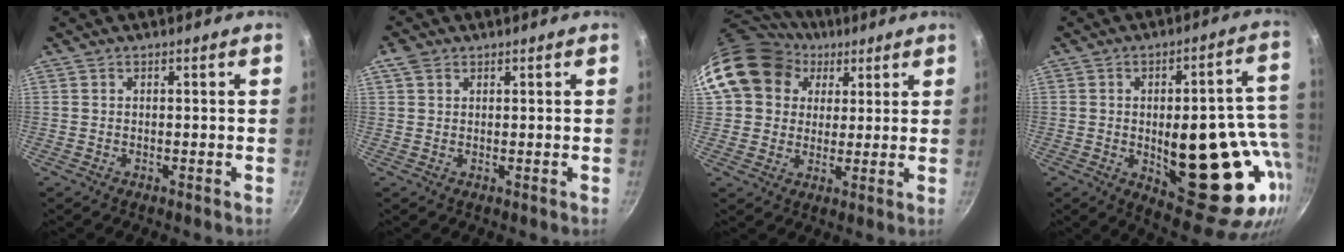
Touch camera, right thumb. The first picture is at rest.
{"total": 2.5, "force": [1.3, 1.7, 1.3], "torque": [-0.022, 0.001, 0.023]}
{"total": 15.9, "force": [6.6, 13.1, 6.2], "torque": [-0.093, 0.010, 0.114]}
{"total": 25.3, "force": [-3.3, 11.0, 22.6], "torque": [-0.240, -0.002, -0.026]}